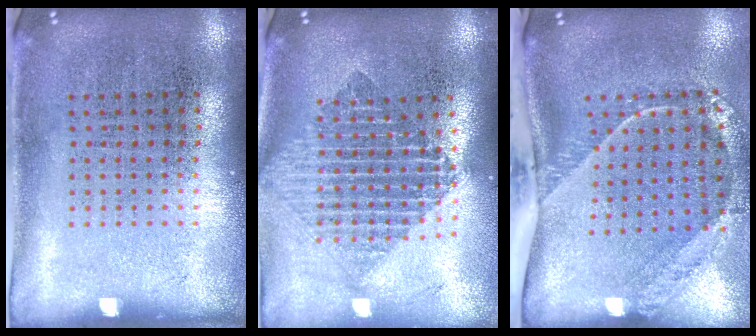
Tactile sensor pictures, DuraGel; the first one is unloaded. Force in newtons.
{"total": 2.0, "press": 1.6, "slide": 1.1}
{"total": 2.7, "press": 1.8, "slide": 2.0}